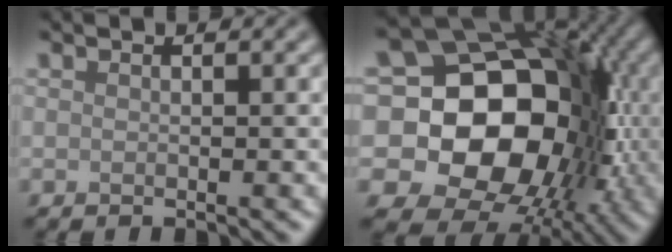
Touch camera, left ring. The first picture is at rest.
{"total": 19.3, "force": [-1.0, 15.3, 11.7], "torque": [-0.151, 0.005, -0.038]}